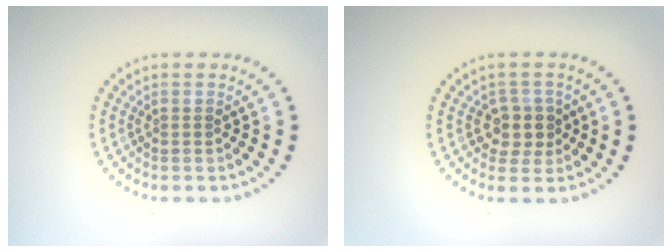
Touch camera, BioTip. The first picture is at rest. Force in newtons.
{"total": 2.5, "press": 2.2, "slide": 1.1}